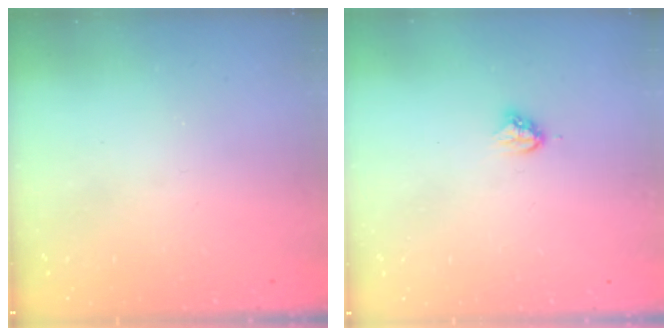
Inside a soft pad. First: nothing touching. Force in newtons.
{"total": 3.7, "press": 3.7, "slide": 0.3}